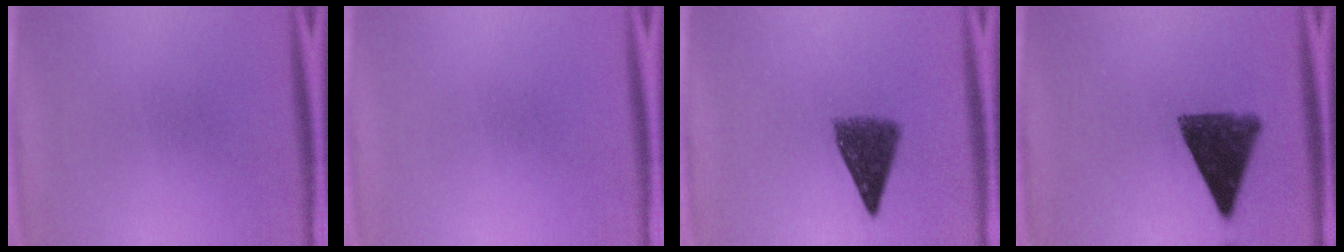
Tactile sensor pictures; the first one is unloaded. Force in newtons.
{"total": 0.0}
{"total": 7.7}
{"total": 11.1}